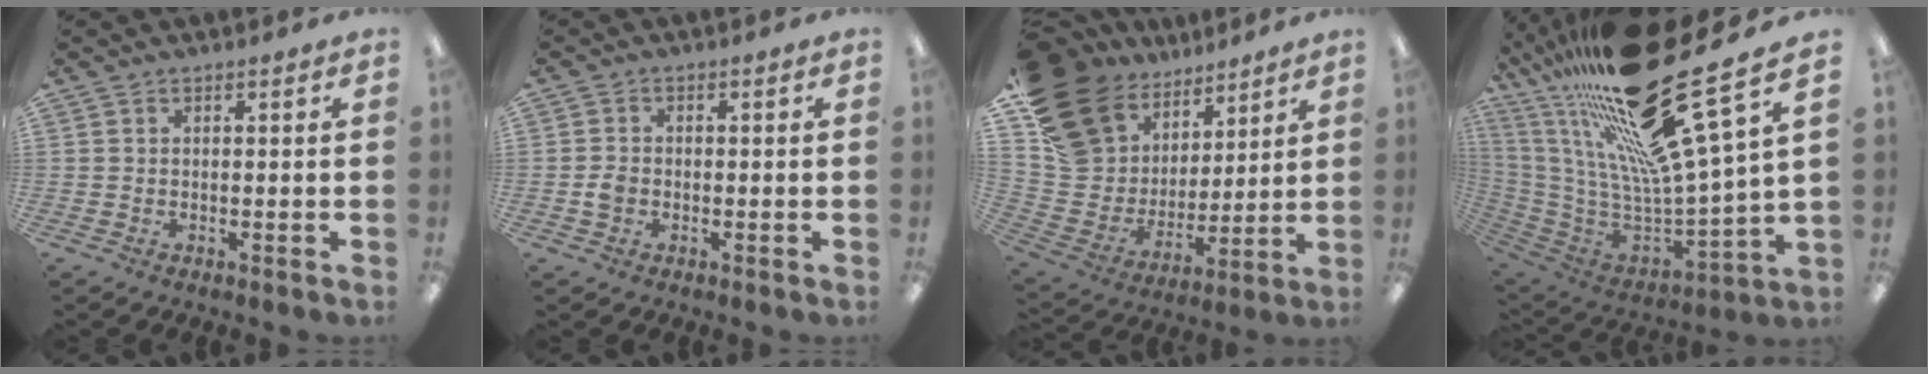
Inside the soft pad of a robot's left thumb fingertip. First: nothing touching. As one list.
[{"total": 2.4, "force": [-0.6, 2.0, 1.3], "torque": [-0.023, 0.003, -0.011]}, {"total": 20.9, "force": [12.7, 14.0, 8.9], "torque": [-0.184, -0.066, 0.256]}, {"total": 32.3, "force": [21.0, 7.8, 23.2], "torque": [-0.364, -0.166, 0.363]}]